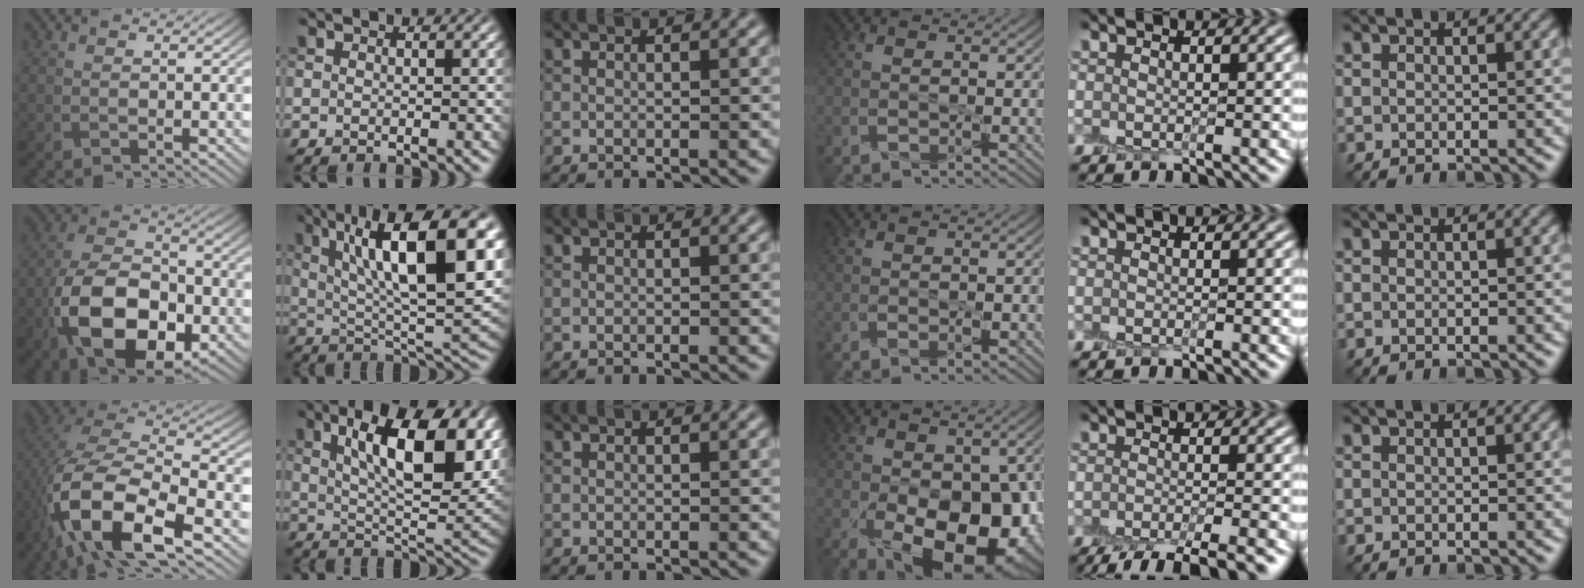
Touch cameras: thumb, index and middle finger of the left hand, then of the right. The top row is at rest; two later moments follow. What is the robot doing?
{"motion": "peel", "object": "shipping label"}